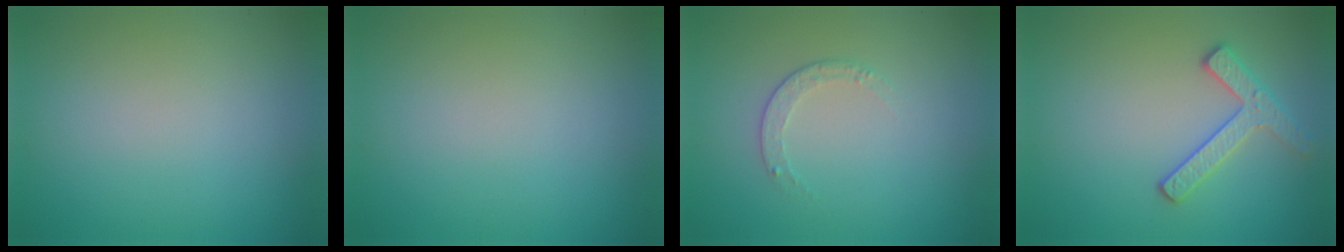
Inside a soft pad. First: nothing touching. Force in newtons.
{"total": 0.0}
{"total": 1.2, "press": 0.9, "slide": 0.9}
{"total": 2.5, "press": 2.4, "slide": 0.5}